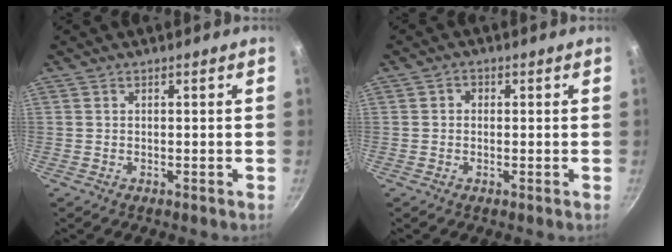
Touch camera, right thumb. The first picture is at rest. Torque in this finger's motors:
{"motor_torque": [-0.44, 0.21, -0.11, 0.06, -0.04]}